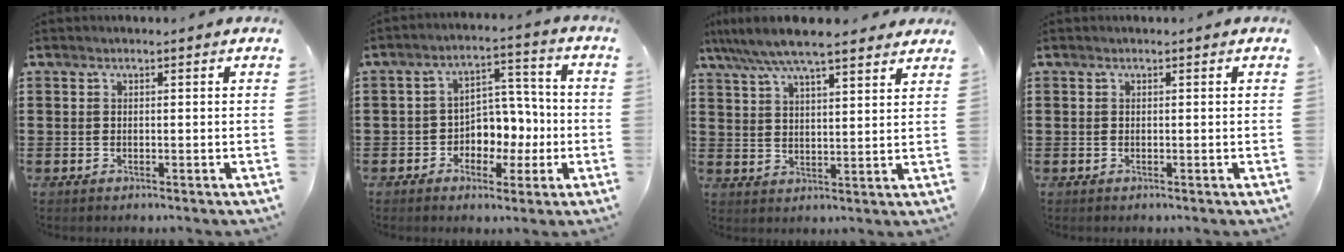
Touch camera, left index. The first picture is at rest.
{"total": 5.8, "force": [-1.2, 5.0, 2.6], "torque": [-0.055, 0.010, -0.025]}
{"total": 7.0, "force": [6.0, 0.8, 3.4], "torque": [-0.085, -0.018, 0.106]}
{"total": 0.0}